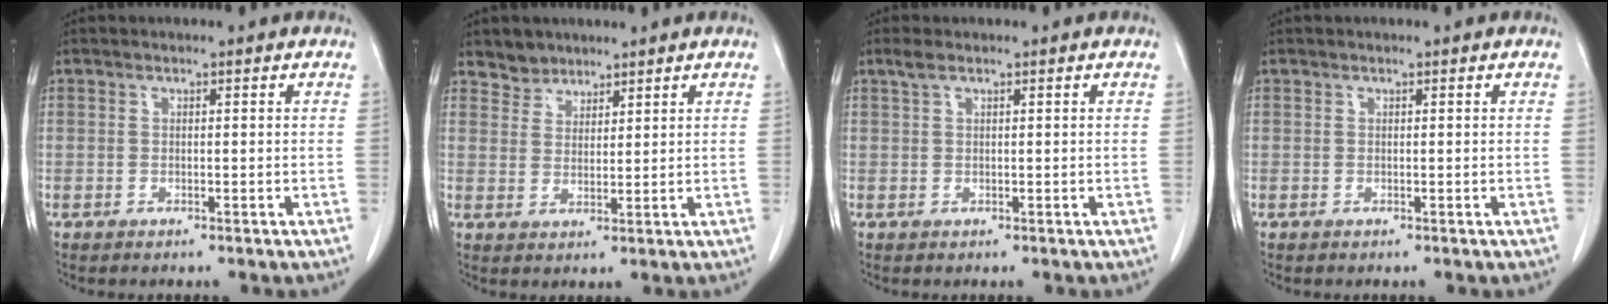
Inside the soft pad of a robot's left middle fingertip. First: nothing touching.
{"total": 3.4, "force": [2.9, 1.8, -0.2], "torque": [0.010, 0.003, 0.048]}
{"total": 1.3, "force": [0.9, 0.3, 0.9], "torque": [-0.025, 0.013, 0.021]}
{"total": 0.0}